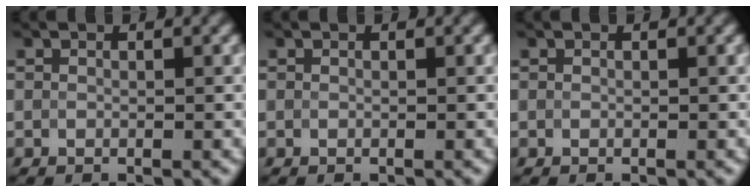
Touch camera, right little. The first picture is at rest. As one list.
[{"total": 0.0}, {"total": 0.0}]